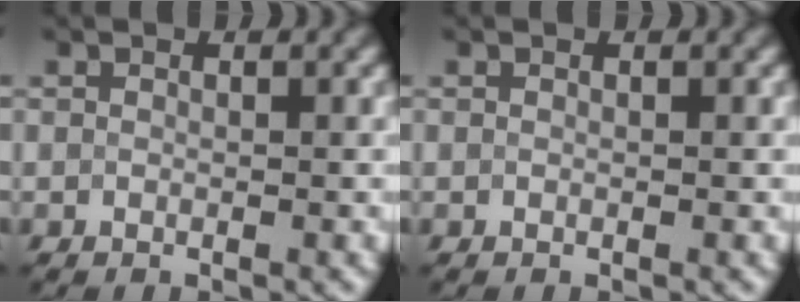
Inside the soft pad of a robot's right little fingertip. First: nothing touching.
{"total": 0.0}